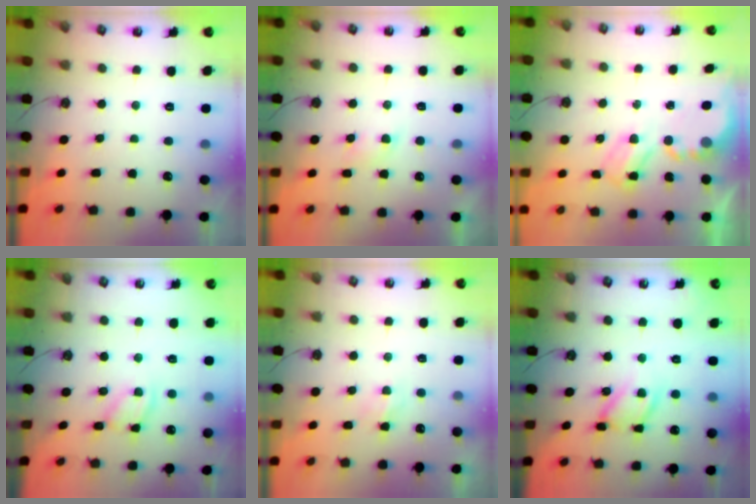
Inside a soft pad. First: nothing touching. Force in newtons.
{"total": 2.9, "press": 2.9, "slide": 0.5}
{"total": 4.9, "press": 4.9, "slide": 0.4}
{"total": 5.3, "press": 5.3, "slide": 0.3}
{"total": 3.3, "press": 3.2, "slide": 0.4}
{"total": 12.5, "press": 12.5, "slide": 1.1}